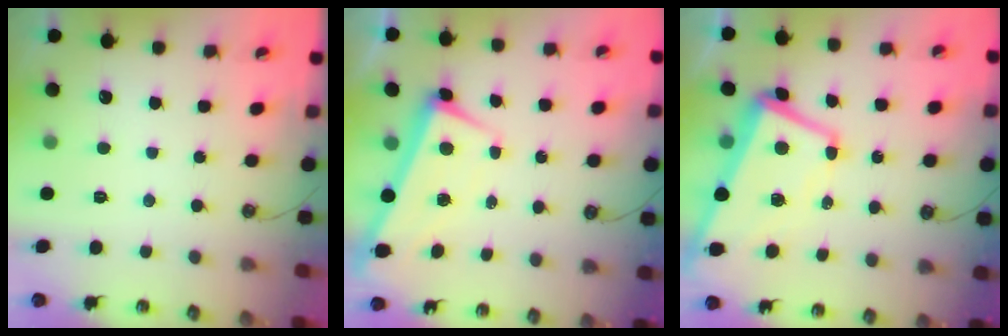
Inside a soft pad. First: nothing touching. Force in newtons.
{"total": 1.5, "press": 0.5, "slide": 1.5}
{"total": 2.3, "press": 2.0, "slide": 1.0}